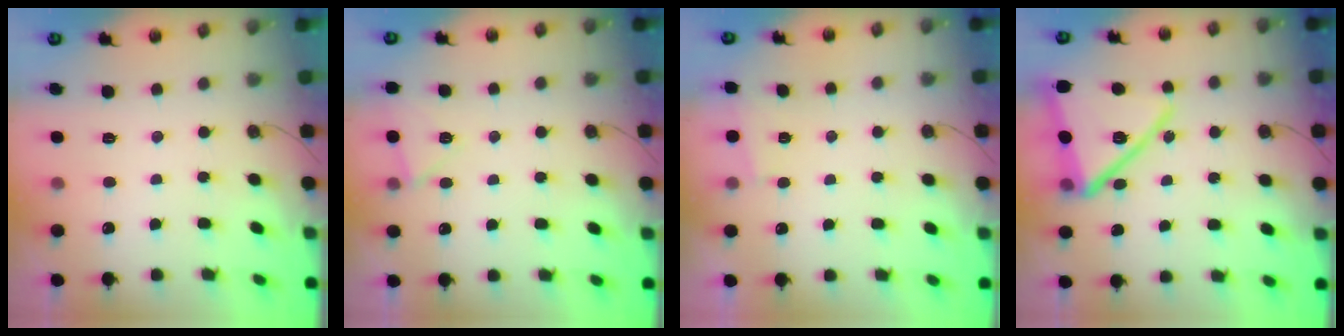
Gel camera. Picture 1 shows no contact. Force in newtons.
{"total": 4.8, "press": 3.2, "slide": 3.6}
{"total": 1.1, "press": 1.1, "slide": 0.1}
{"total": 20.3, "press": 20.3, "slide": 1.3}